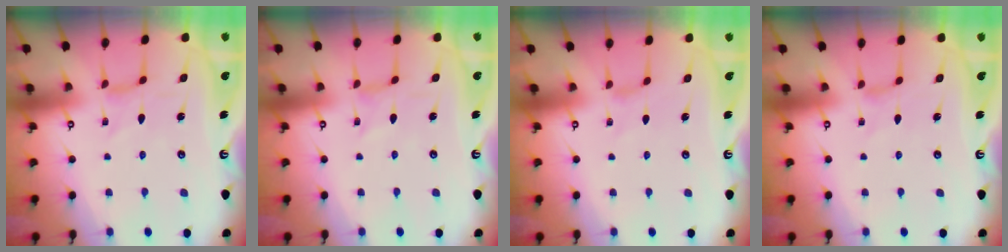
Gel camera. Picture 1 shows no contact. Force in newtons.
{"total": 0.5, "press": 0.5, "slide": 0.0}
{"total": 0.0}
{"total": 0.0}